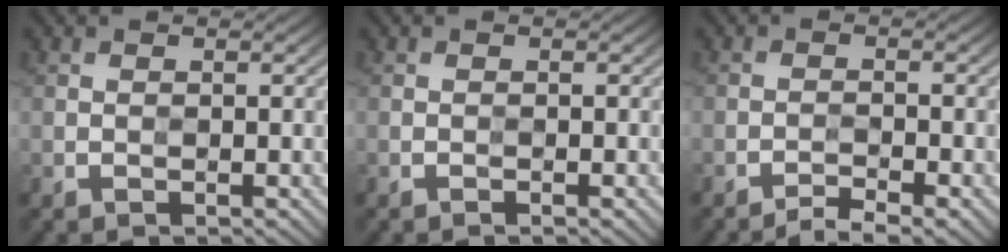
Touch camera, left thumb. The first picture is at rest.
{"total": 0.5, "force": [-0.4, 0.0, 0.4], "torque": [-0.007, -0.001, -0.009]}
{"total": 3.3, "force": [-2.6, 0.3, 2.0], "torque": [-0.030, 0.005, -0.051]}